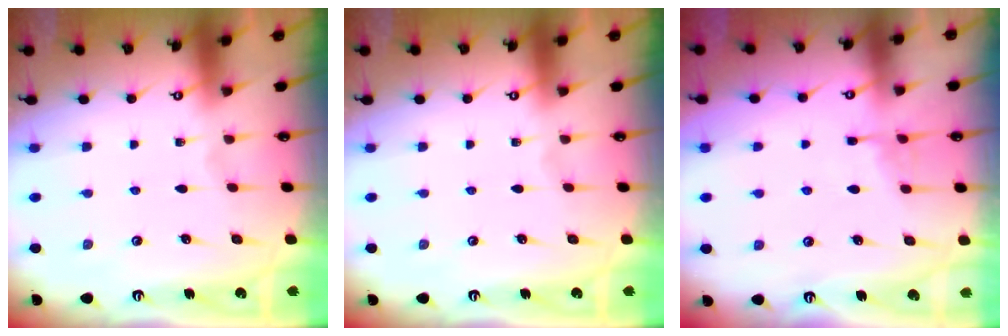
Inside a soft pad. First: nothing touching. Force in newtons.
{"total": 0.0}
{"total": 4.4, "press": 4.3, "slide": 0.6}